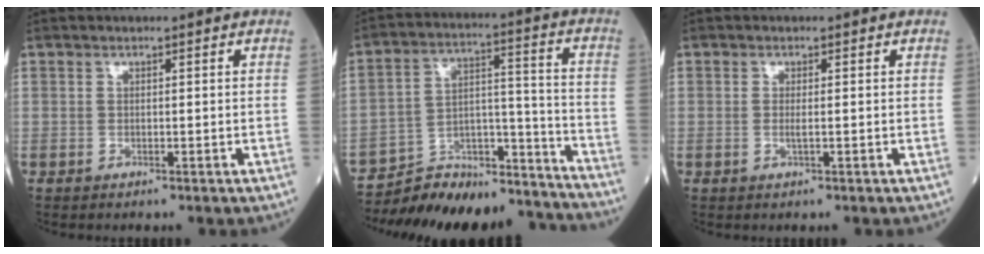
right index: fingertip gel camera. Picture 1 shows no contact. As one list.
[{"total": 19.6, "force": [-18.9, 3.4, 3.9], "torque": [-0.066, 0.036, -0.288]}, {"total": 1.1, "force": [-0.2, 0.0, 1.1], "torque": [-0.022, -0.002, -0.006]}]